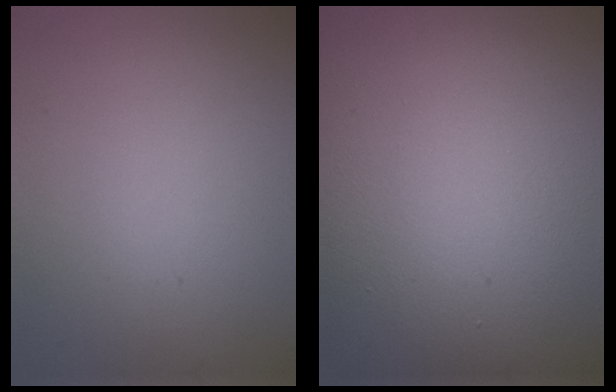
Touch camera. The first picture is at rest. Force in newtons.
{"total": 26.4, "press": 26.3, "slide": 1.2}